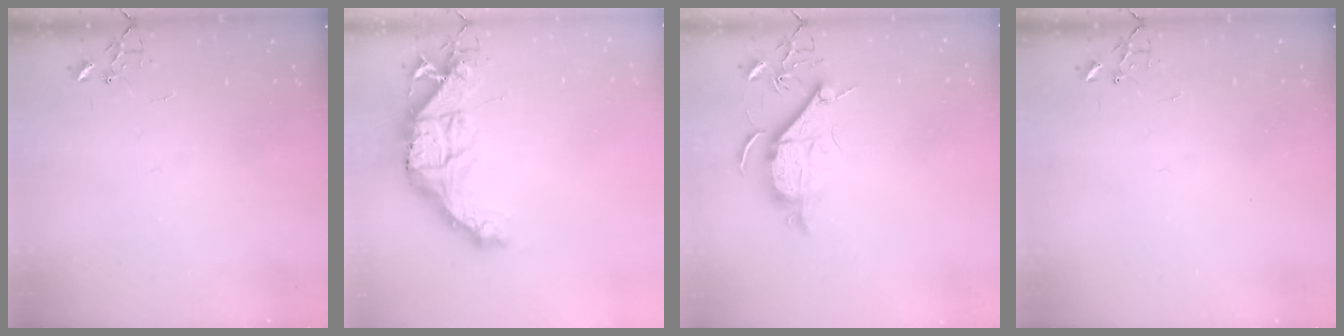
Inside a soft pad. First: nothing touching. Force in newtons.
{"total": 18.1, "press": 18.0, "slide": 2.0}
{"total": 9.3, "press": 9.2, "slide": 1.1}
{"total": 0.0}